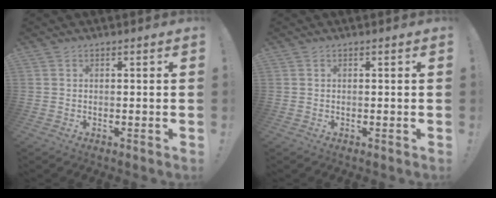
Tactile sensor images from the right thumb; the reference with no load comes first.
{"total": 0.0}